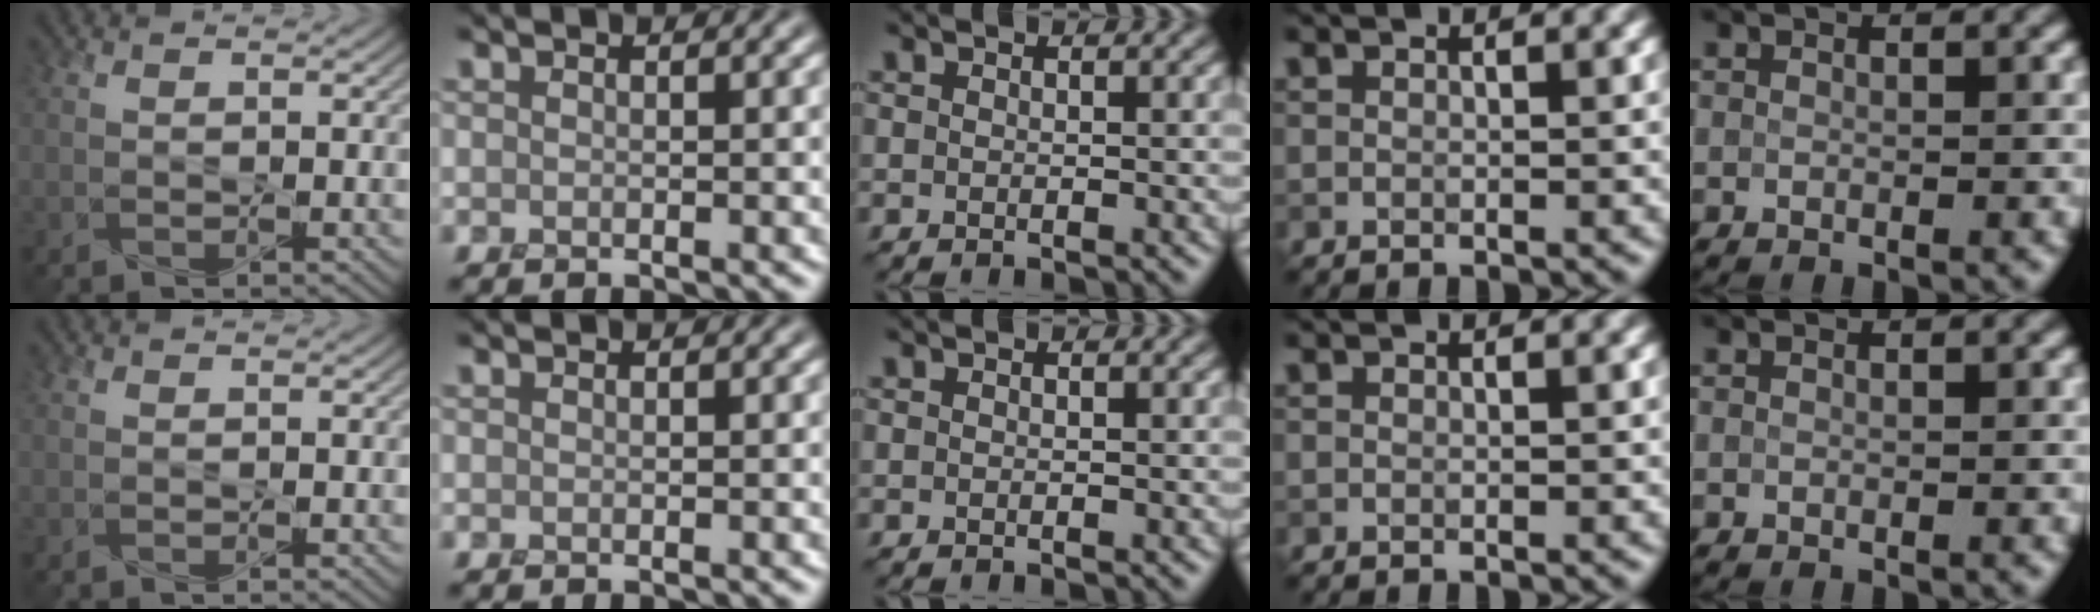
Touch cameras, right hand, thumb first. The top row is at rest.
{}